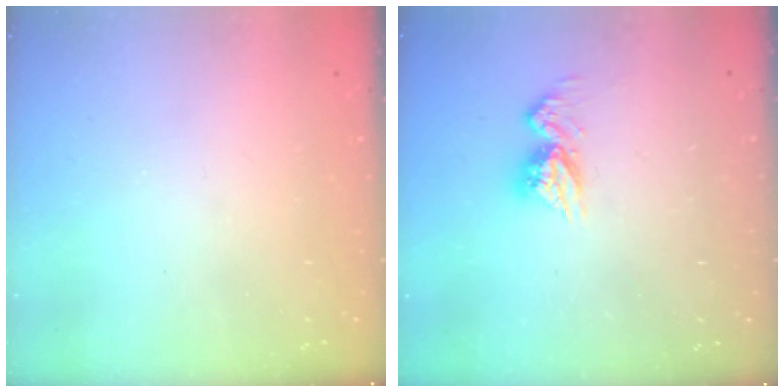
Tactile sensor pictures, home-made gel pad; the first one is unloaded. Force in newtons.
{"total": 9.5, "press": 9.5, "slide": 0.9}